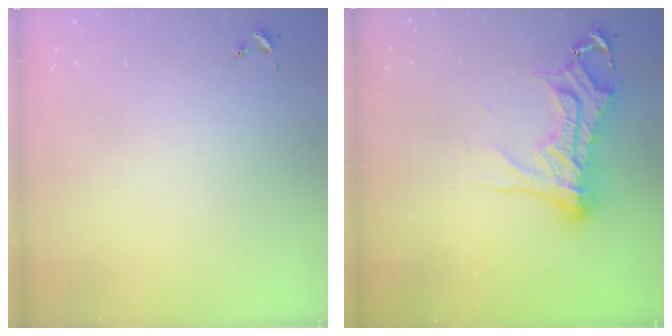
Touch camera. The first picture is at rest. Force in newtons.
{"total": 17.6, "press": 17.6, "slide": 1.8}